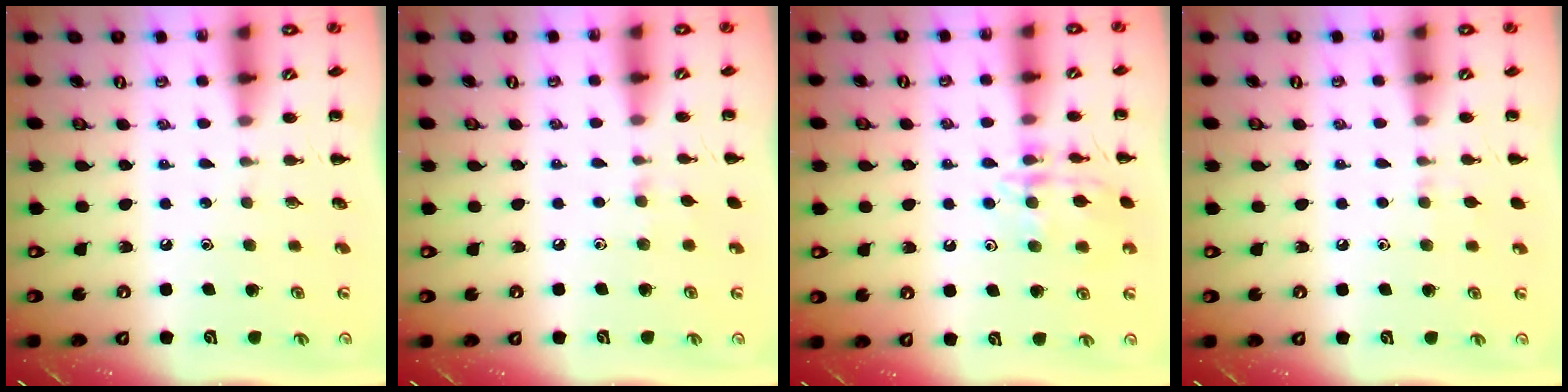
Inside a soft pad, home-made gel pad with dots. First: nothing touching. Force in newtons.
{"total": 3.5, "press": 3.2, "slide": 1.5}
{"total": 13.6, "press": 13.5, "slide": 0.7}
{"total": 5.8, "press": 5.4, "slide": 2.3}